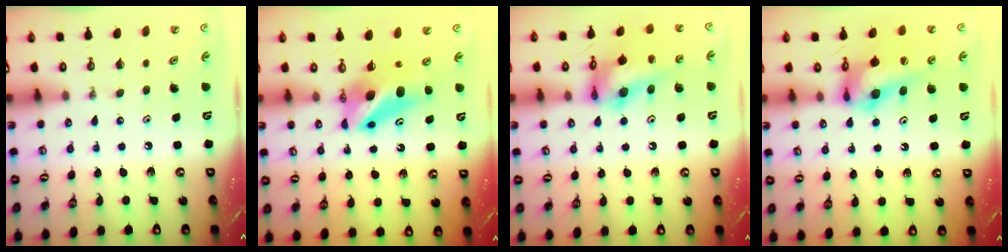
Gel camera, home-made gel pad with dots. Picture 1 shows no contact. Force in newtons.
{"total": 8.4, "press": 8.4, "slide": 0.6}
{"total": 16.0, "press": 15.9, "slide": 1.3}
{"total": 14.2, "press": 14.2, "slide": 1.5}